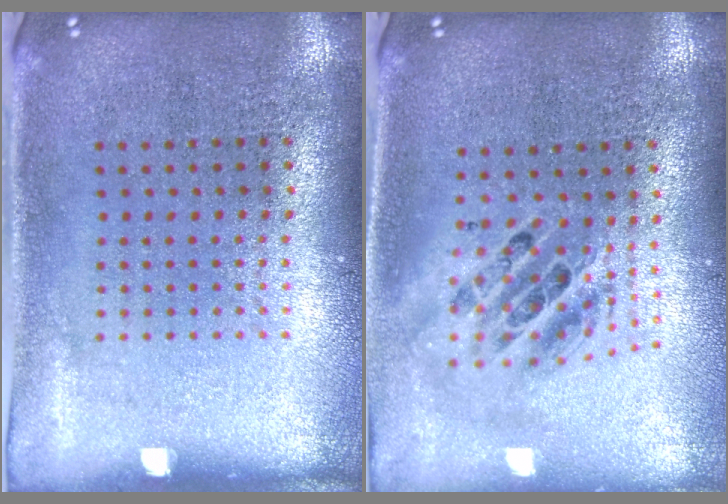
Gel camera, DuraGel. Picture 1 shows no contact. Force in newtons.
{"total": 1.8, "press": 1.5, "slide": 1.1}